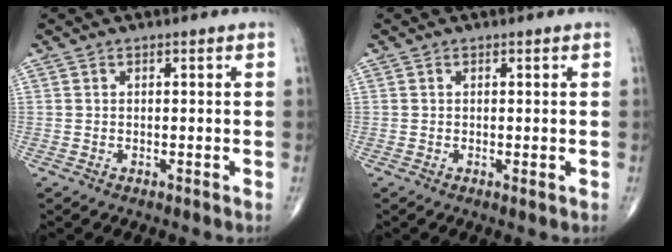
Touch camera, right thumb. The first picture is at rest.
{"total": 0.5, "force": [0.0, 0.1, 0.5], "torque": [-0.012, -0.004, -0.001]}